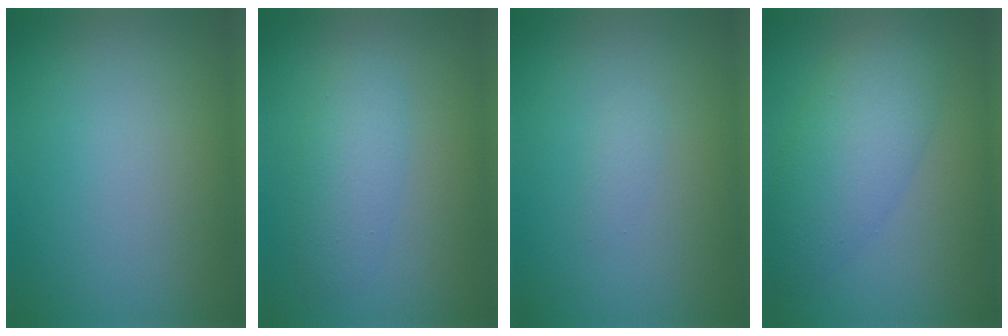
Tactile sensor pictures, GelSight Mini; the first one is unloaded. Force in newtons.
{"total": 3.0, "press": 3.0, "slide": 0.1}
{"total": 0.8, "press": 0.8, "slide": 0.1}
{"total": 5.6, "press": 5.6, "slide": 0.0}